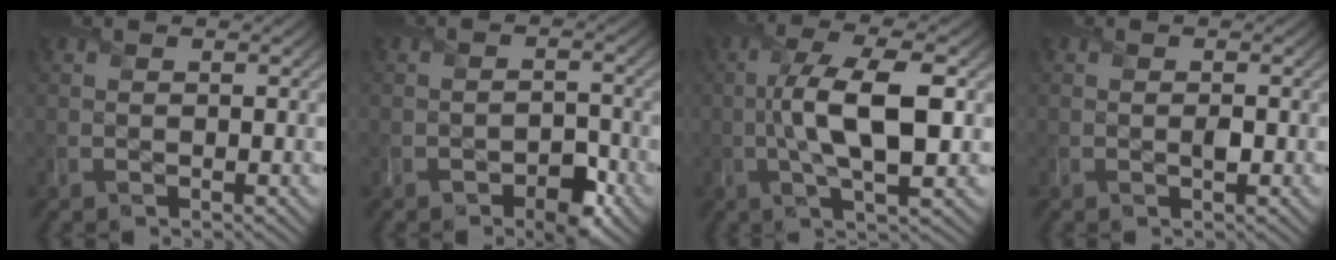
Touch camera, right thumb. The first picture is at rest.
{"total": 4.7, "force": [-2.9, 2.5, 2.7], "torque": [-0.036, -0.004, -0.047]}
{"total": 9.8, "force": [-0.3, 3.3, 9.2], "torque": [-0.171, 0.006, -0.010]}
{"total": 0.7, "force": [-0.1, 0.4, 0.6], "torque": [-0.008, -0.004, 0.000]}